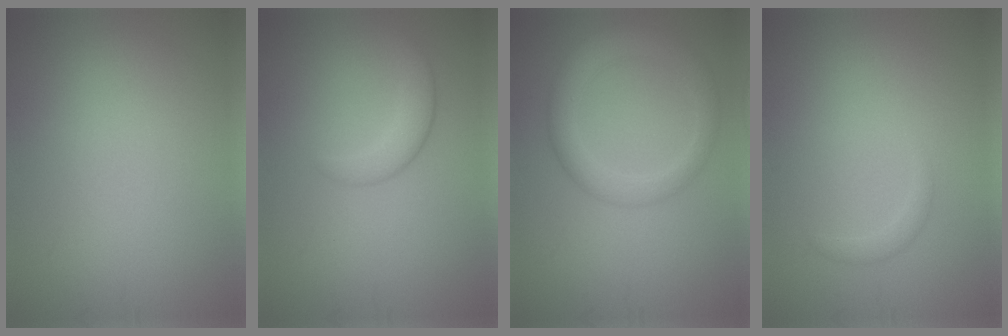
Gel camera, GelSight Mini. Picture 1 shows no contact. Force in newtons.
{"total": 2.3, "press": 2.3, "slide": 0.1}
{"total": 4.2, "press": 4.2, "slide": 0.1}
{"total": 0.9, "press": 0.9, "slide": 0.1}